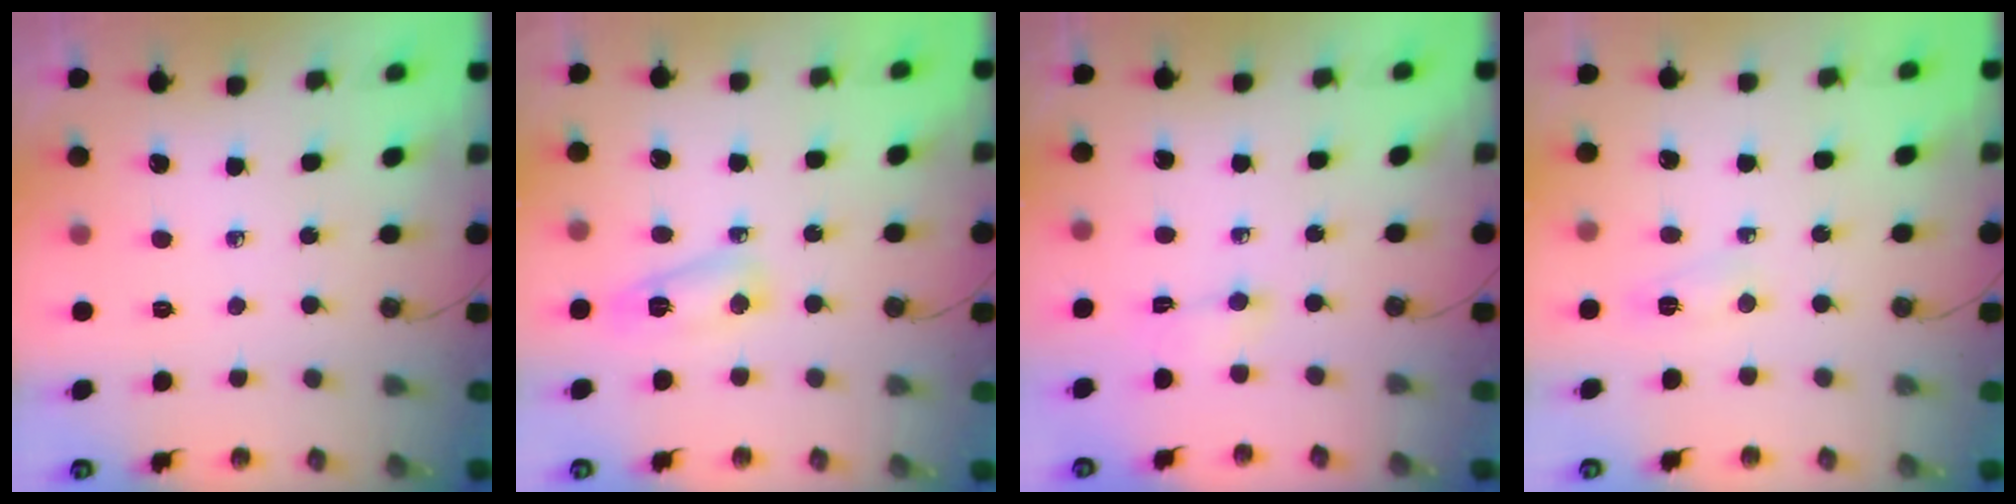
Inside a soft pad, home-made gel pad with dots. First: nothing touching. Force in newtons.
{"total": 6.1, "press": 6.0, "slide": 0.8}
{"total": 1.9, "press": 1.7, "slide": 0.7}
{"total": 2.7, "press": 2.7, "slide": 0.4}